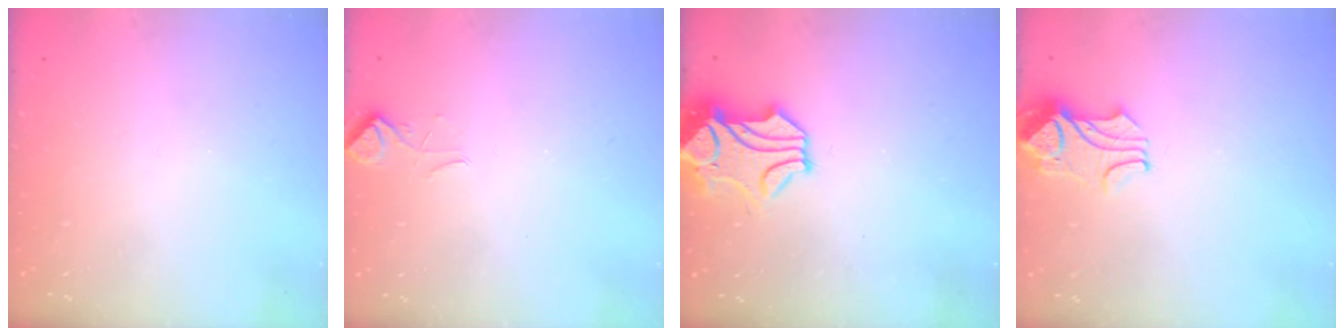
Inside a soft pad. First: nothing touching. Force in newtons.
{"total": 2.2, "press": 2.1, "slide": 0.7}
{"total": 1.4, "press": 0.7, "slide": 1.3}
{"total": 2.2, "press": 2.1, "slide": 0.5}